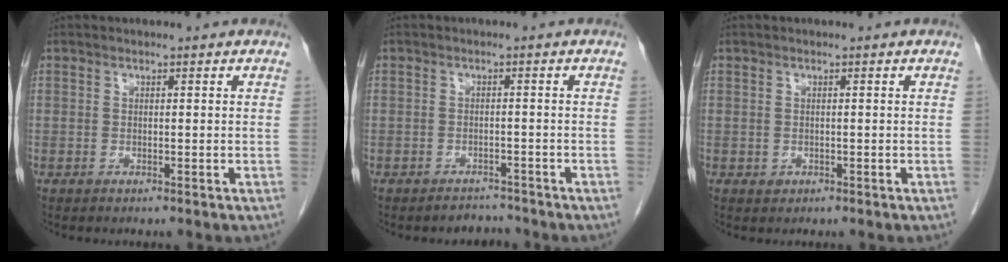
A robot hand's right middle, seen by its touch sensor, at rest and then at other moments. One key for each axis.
{"total": 2.2, "fx": -2.0, "fy": 0.7, "fz": -0.6, "tx": 0.013, "ty": 0.000, "tz": -0.029}
{"total": 0.7, "fx": -0.2, "fy": 0.6, "fz": 0.2, "tx": -0.005, "ty": 0.001, "tz": 0.001}